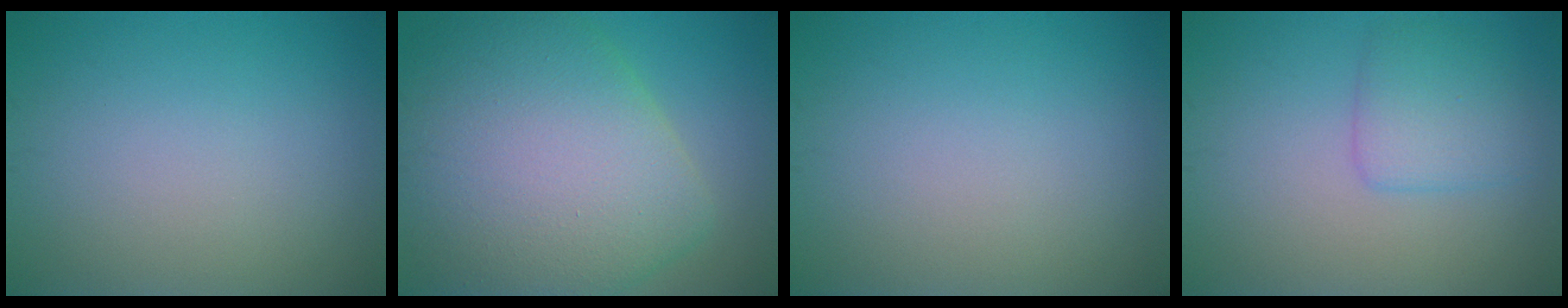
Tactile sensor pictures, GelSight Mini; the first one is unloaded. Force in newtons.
{"total": 12.2, "press": 12.2, "slide": 0.7}
{"total": 0.0}
{"total": 2.8, "press": 2.8, "slide": 0.2}